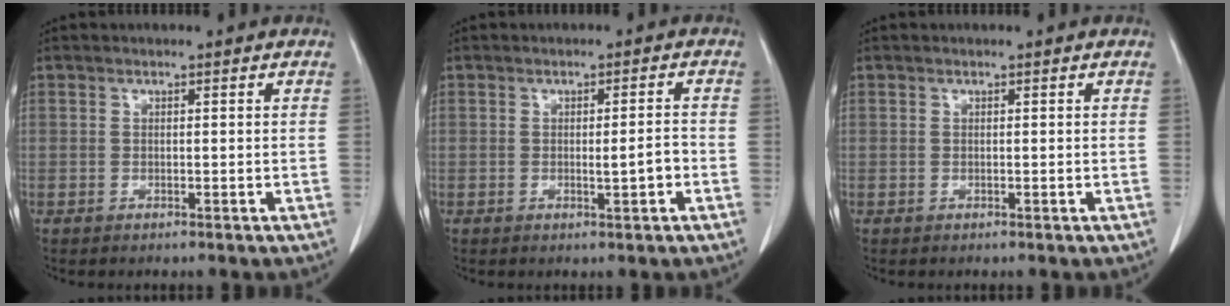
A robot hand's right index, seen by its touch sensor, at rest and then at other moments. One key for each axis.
{"total": 2.9, "fx": -0.9, "fy": 0.2, "fz": 2.7, "tx": -0.039, "ty": -0.001, "tz": -0.012}
{"total": 0.0}